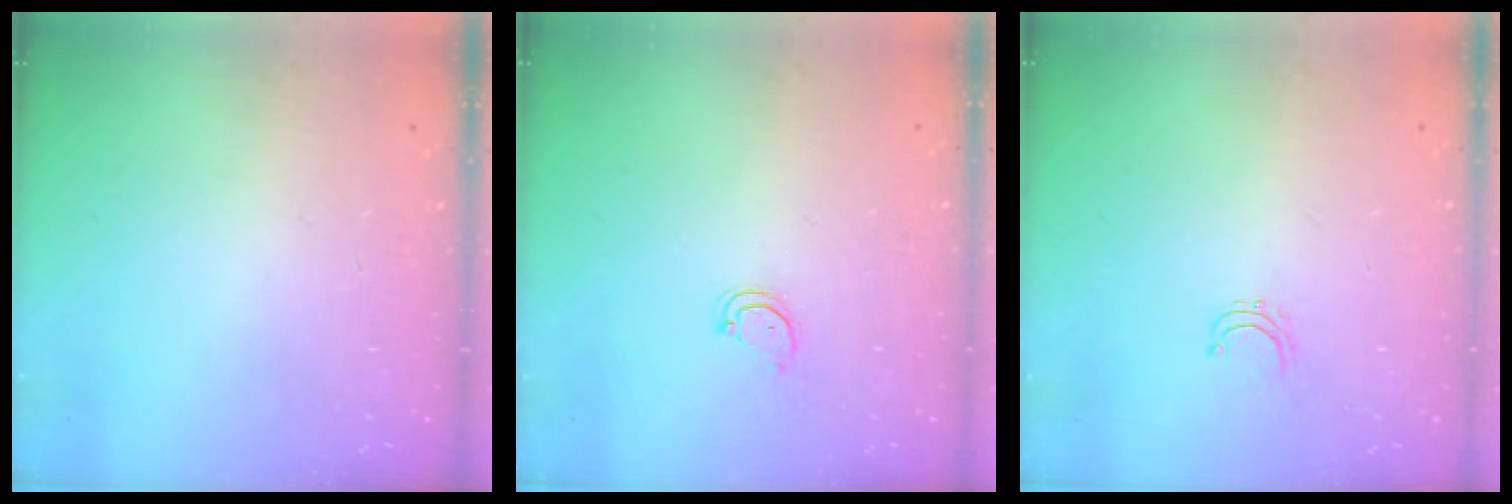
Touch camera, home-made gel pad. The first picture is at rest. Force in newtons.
{"total": 3.5, "press": 3.5, "slide": 0.4}
{"total": 3.1, "press": 3.1, "slide": 0.2}